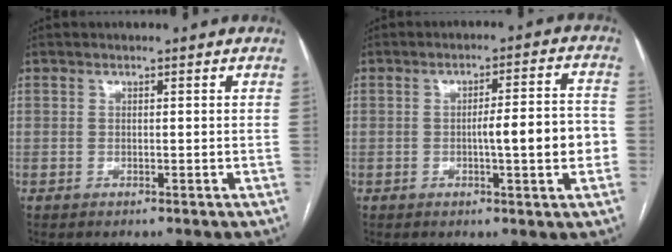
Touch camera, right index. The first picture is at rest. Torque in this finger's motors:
{"motor_torque": [1.30, -0.18, 0.62, 0.12]}